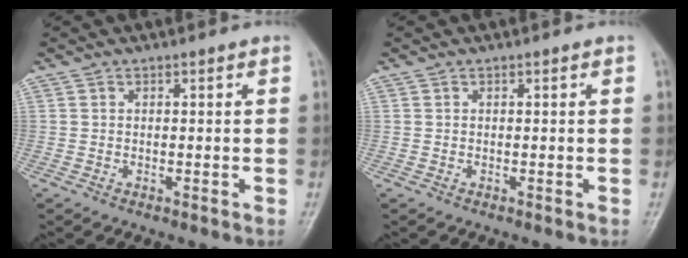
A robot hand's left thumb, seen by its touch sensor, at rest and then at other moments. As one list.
[{"total": 0.0}]